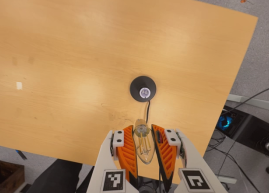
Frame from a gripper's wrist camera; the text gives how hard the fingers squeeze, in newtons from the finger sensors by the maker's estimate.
{"total": 19.6, "left": 20.0, "right": 19.1}